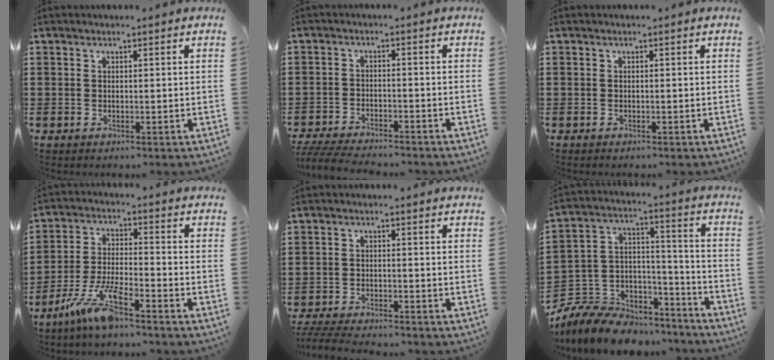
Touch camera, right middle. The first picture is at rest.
{"total": 4.8, "force": [-4.6, 0.6, 1.1], "torque": [-0.028, 0.000, -0.095]}
{"total": 0.0}
{"total": 8.6, "force": [-6.4, 1.2, 5.7], "torque": [-0.130, -0.009, -0.124]}
{"total": 4.2, "force": [-4.1, 0.5, 0.9], "torque": [-0.027, -0.003, -0.087]}
{"total": 9.2, "force": [-8.0, 4.2, 1.8], "torque": [-0.060, 0.006, -0.159]}